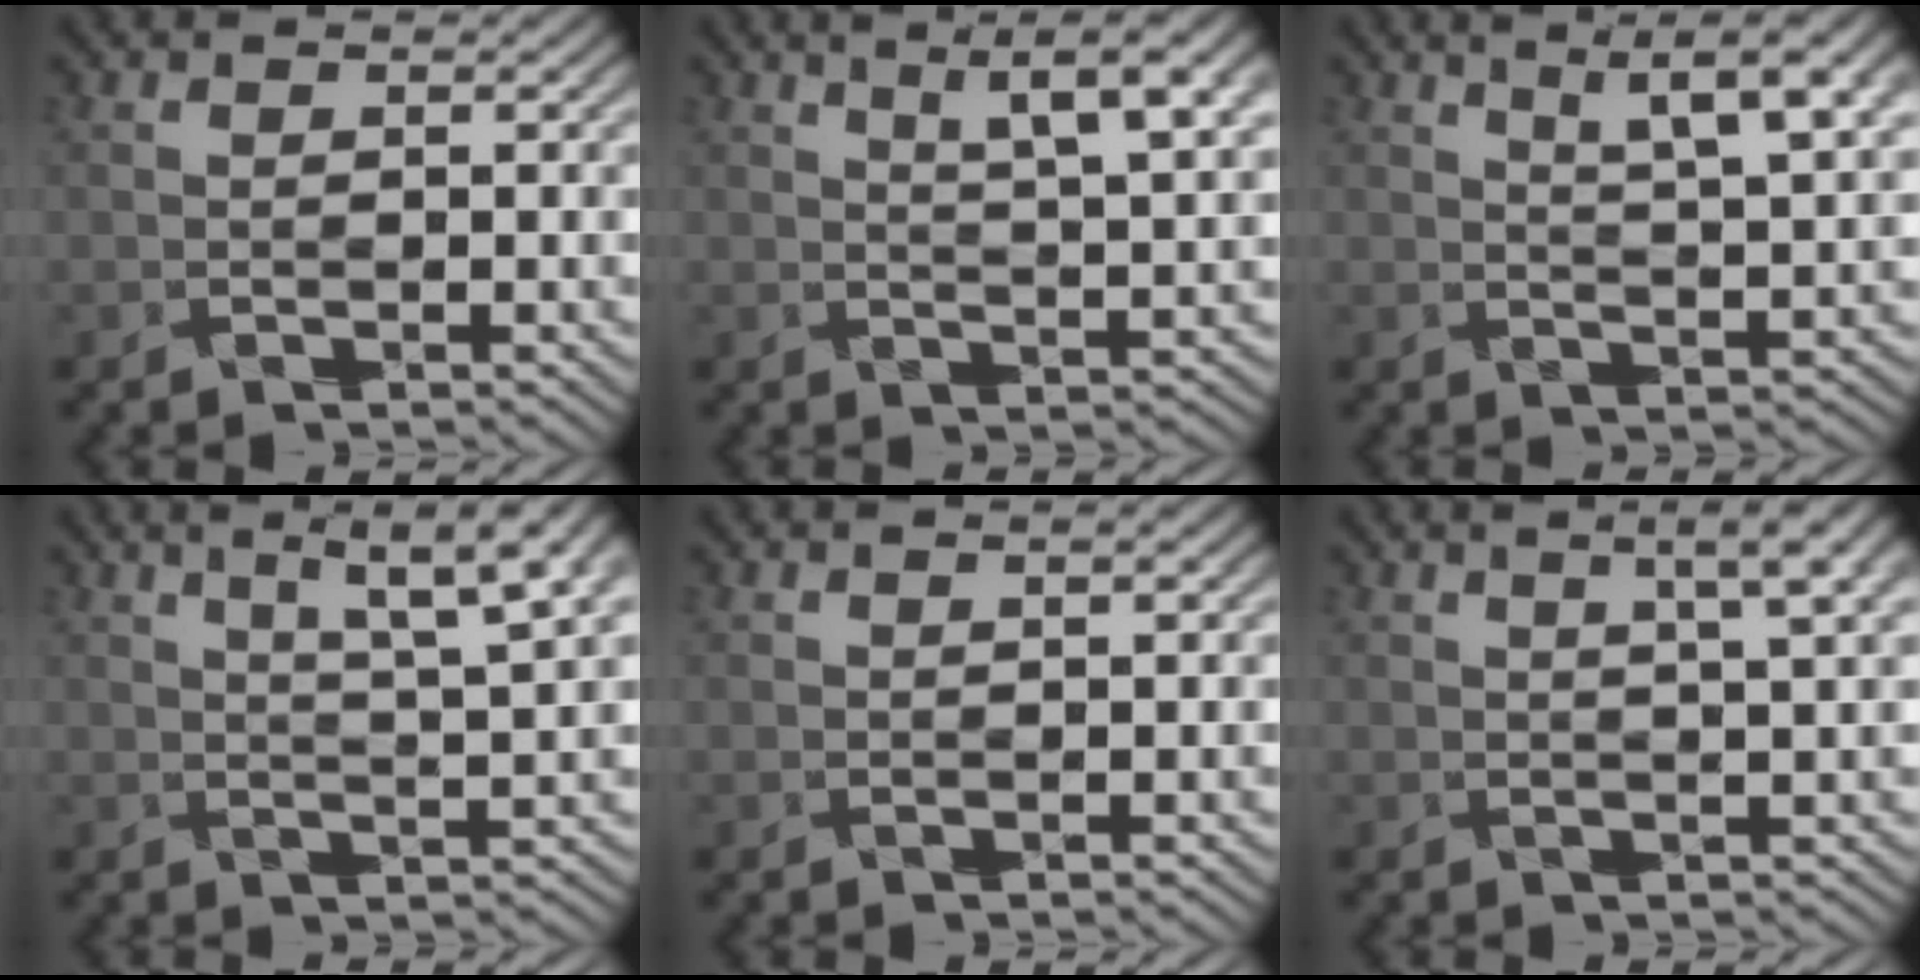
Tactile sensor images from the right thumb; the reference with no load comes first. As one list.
[{"total": 5.7, "force": [3.5, 0.2, 4.5], "torque": [-0.080, 0.010, 0.063]}, {"total": 6.2, "force": [4.0, 0.3, 4.8], "torque": [-0.085, 0.013, 0.070]}, {"total": 6.6, "force": [3.8, 0.2, 5.4], "torque": [-0.091, 0.017, 0.063]}, {"total": 0.8, "force": [0.2, 0.0, 0.8], "torque": [-0.026, -0.001, 0.008]}, {"total": 4.2, "force": [2.1, -0.1, 3.7], "torque": [-0.068, 0.008, 0.036]}]